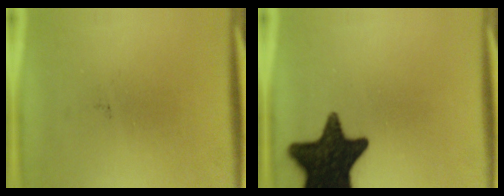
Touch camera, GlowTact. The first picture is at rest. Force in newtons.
{"total": 17.2}